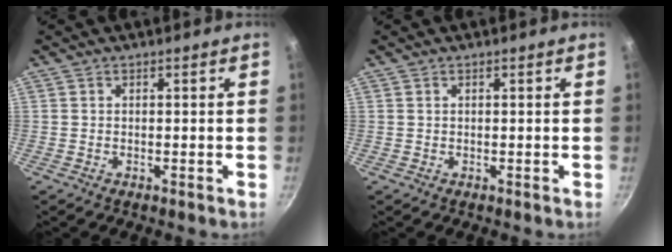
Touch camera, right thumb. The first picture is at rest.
{"total": 0.0}